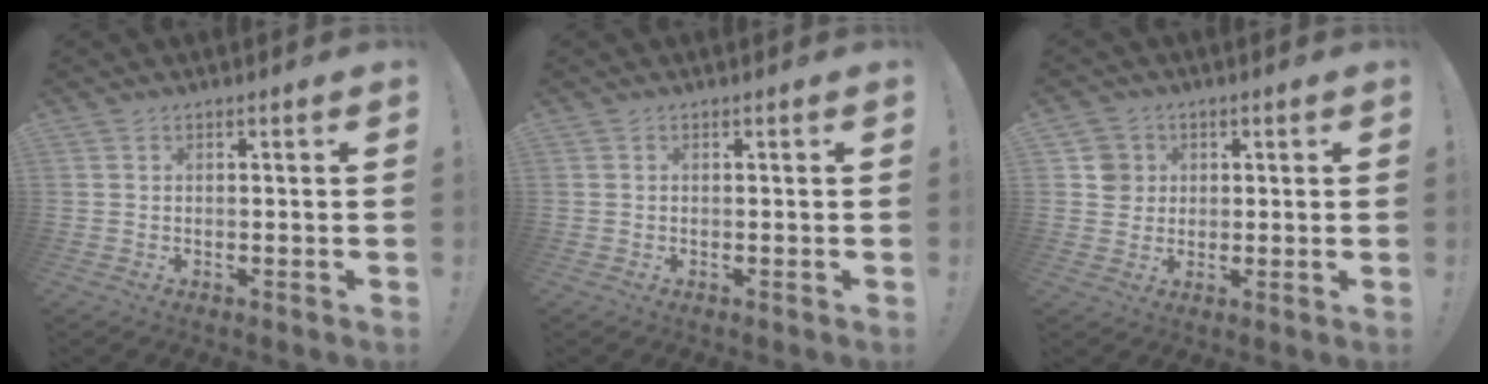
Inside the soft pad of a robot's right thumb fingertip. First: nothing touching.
{"total": 0.0}
{"total": 5.8, "force": [1.1, 5.5, 1.2], "torque": [-0.005, 0.002, 0.023]}